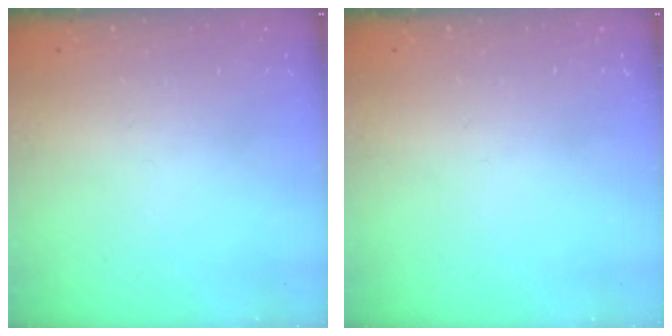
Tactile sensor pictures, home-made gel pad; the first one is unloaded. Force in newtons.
{"total": 0.0}